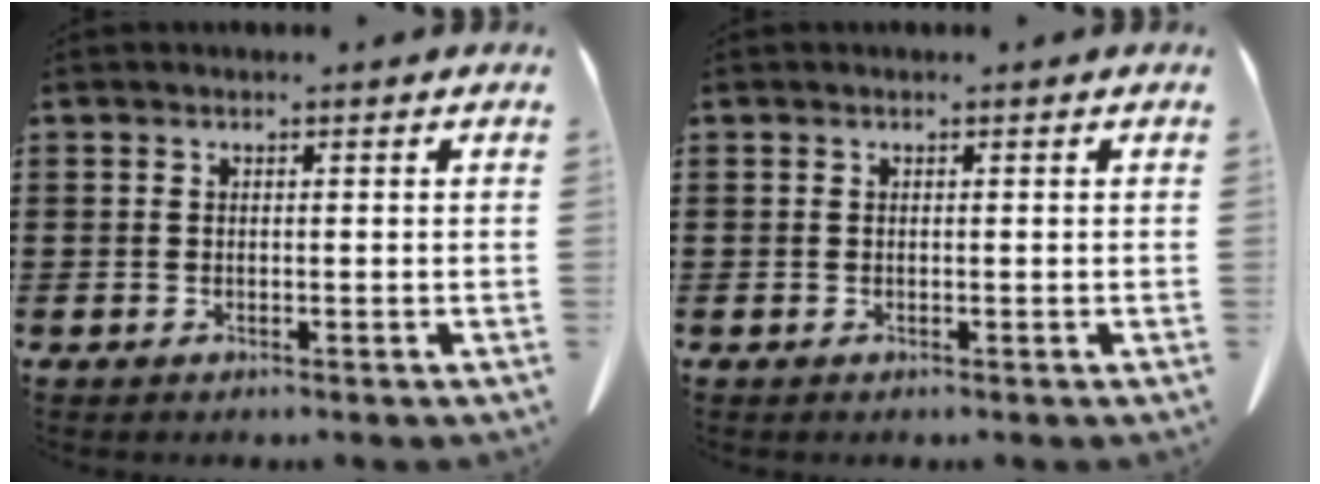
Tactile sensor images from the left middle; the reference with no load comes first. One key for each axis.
{"total": 0.0}